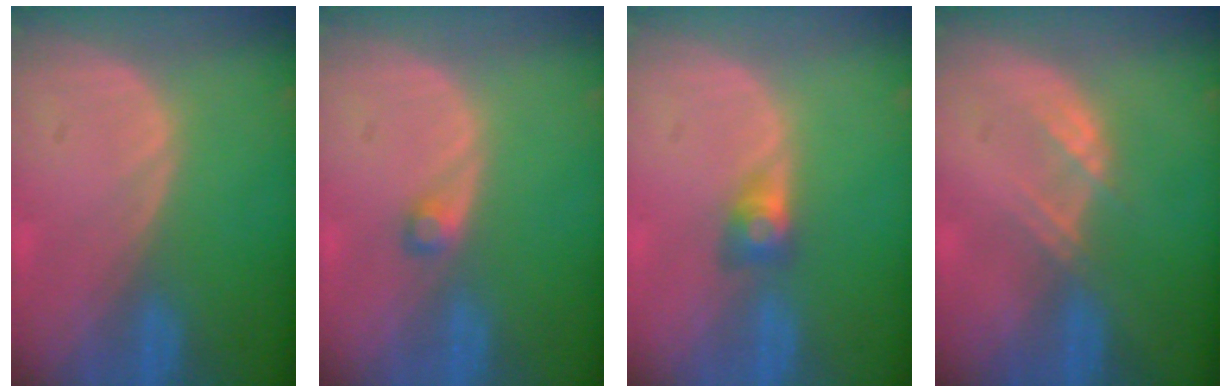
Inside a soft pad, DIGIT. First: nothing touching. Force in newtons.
{"total": 1.5, "press": 1.4, "slide": 0.2}
{"total": 2.9, "press": 2.4, "slide": 1.5}
{"total": 2.3, "press": 2.3, "slide": 0.2}